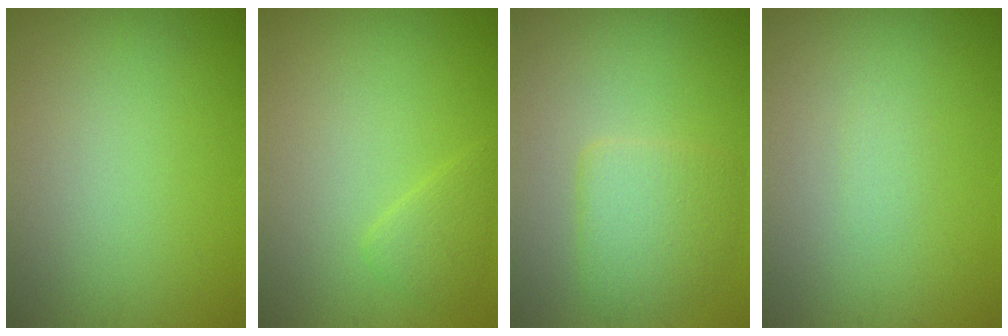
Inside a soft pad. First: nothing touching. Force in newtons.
{"total": 1.6, "press": 1.6, "slide": 0.1}
{"total": 3.6, "press": 3.6, "slide": 0.2}
{"total": 0.7, "press": 0.7, "slide": 0.1}